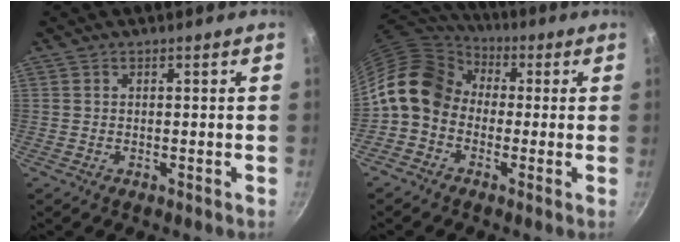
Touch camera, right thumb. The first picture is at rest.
{"total": 13.7, "force": [0.3, 11.0, 8.2], "torque": [-0.124, 0.040, -0.018]}